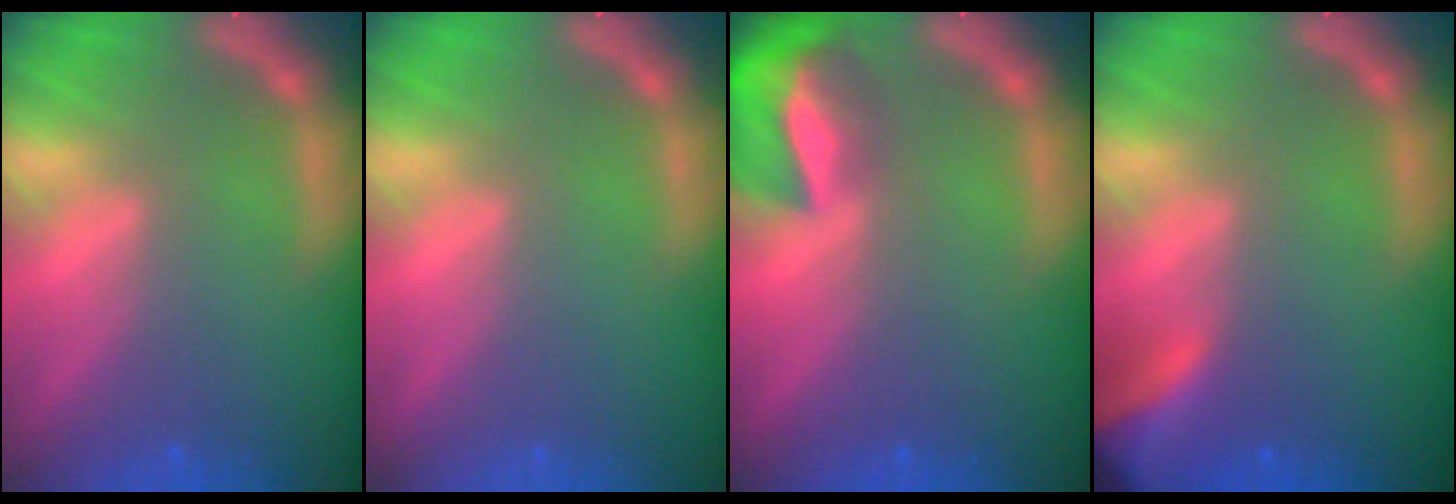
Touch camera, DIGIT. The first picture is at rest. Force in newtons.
{"total": 0.0}
{"total": 7.9}
{"total": 7.4}